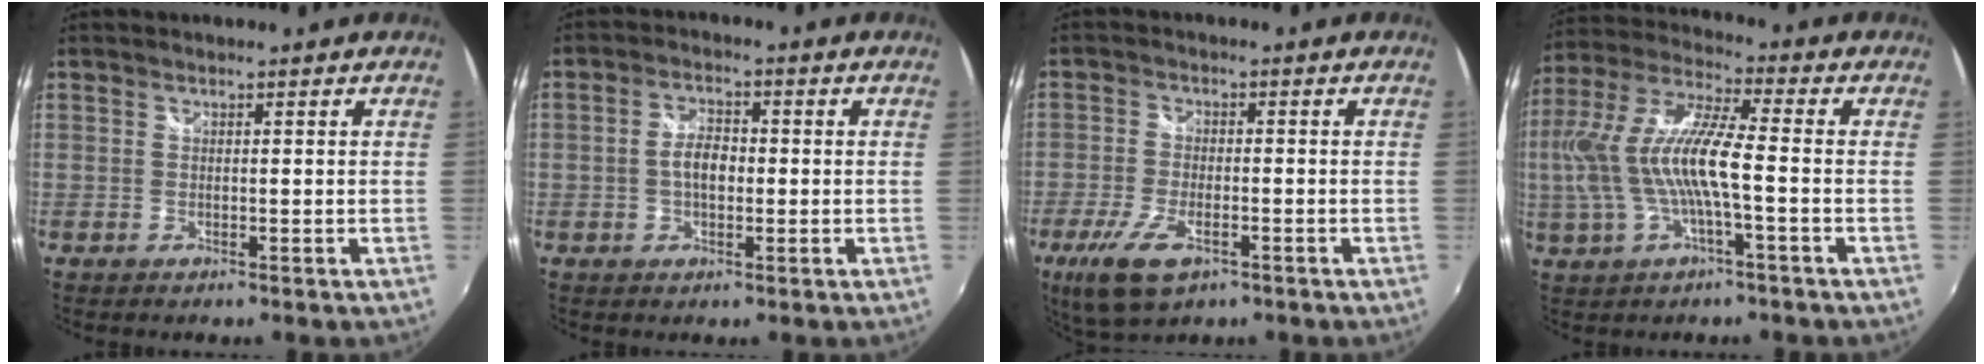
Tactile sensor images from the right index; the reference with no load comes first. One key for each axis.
{"total": 4.7, "fx": -0.5, "fy": 2.6, "fz": 3.8, "tx": -0.074, "ty": 0.009, "tz": -0.008}
{"total": 9.9, "fx": -5.3, "fy": 4.3, "fz": 7.2, "tx": -0.168, "ty": -0.028, "tz": -0.098}
{"total": 14.8, "fx": -1.6, "fy": 2.9, "fz": 14.4, "tx": -0.272, "ty": -0.001, "tz": -0.029}